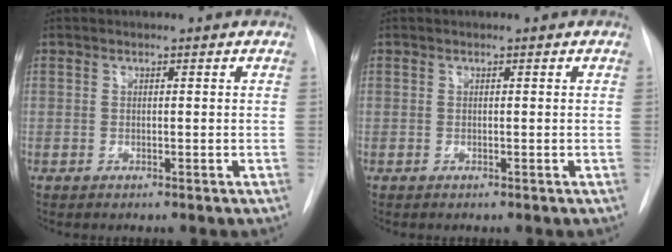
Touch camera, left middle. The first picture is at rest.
{"total": 0.0}